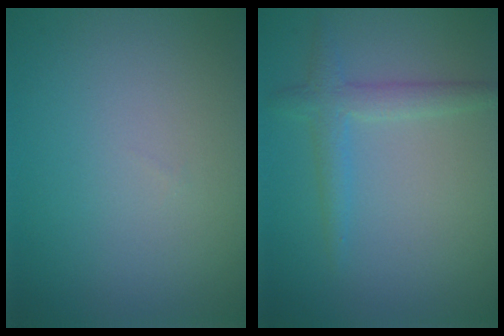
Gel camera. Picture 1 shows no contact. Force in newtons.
{"total": 2.2, "press": 2.2, "slide": 0.1}